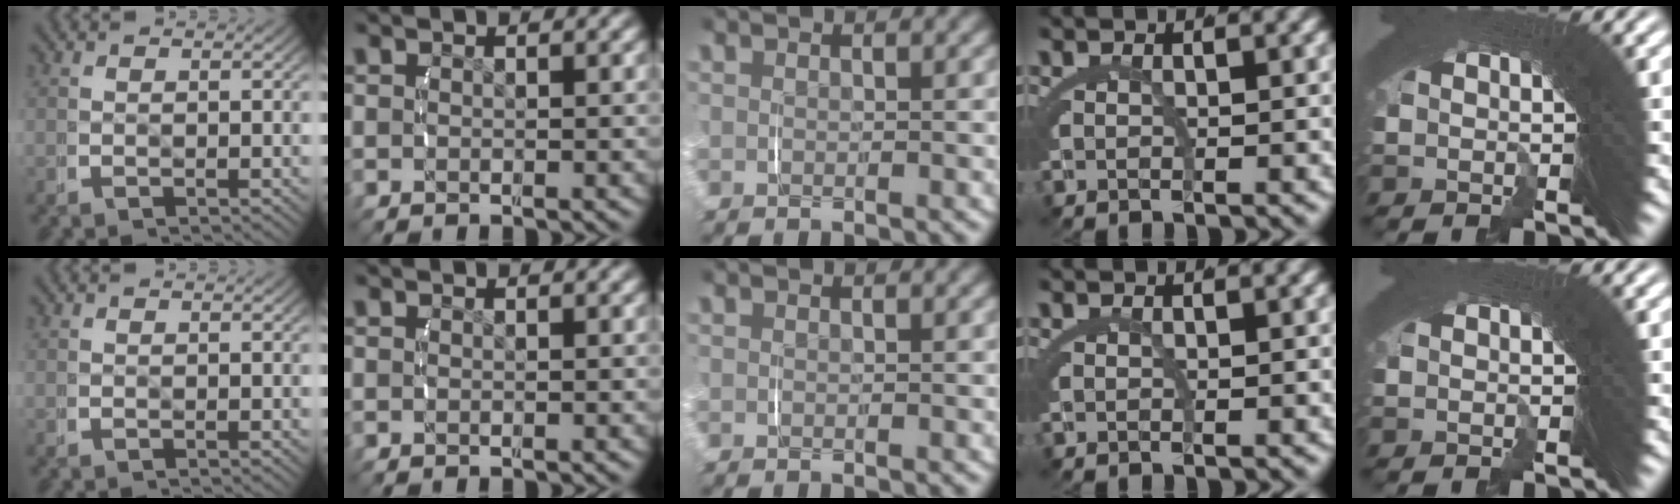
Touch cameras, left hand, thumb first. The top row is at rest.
{}